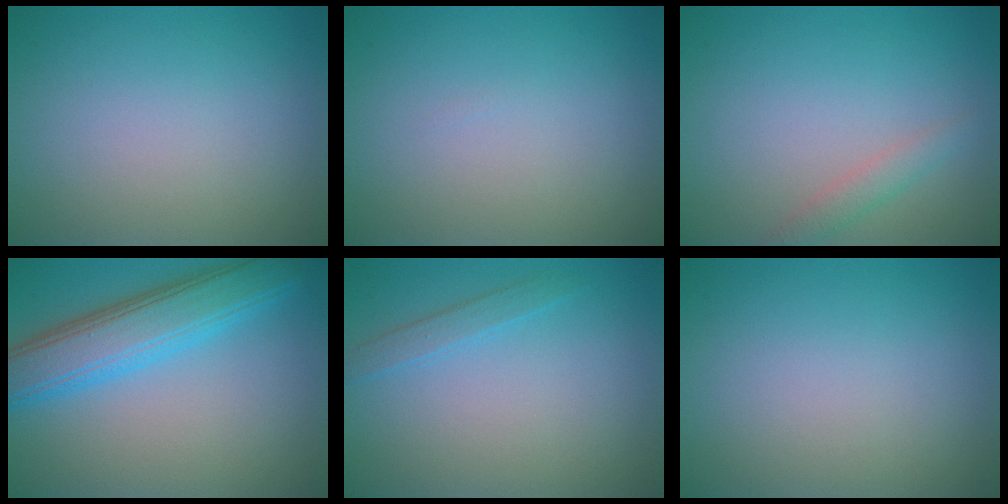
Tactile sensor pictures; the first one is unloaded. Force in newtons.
{"total": 0.0}
{"total": 1.5, "press": 1.5, "slide": 0.1}
{"total": 6.6, "press": 6.6, "slide": 0.2}
{"total": 1.3, "press": 1.3, "slide": 0.1}
{"total": 0.0}